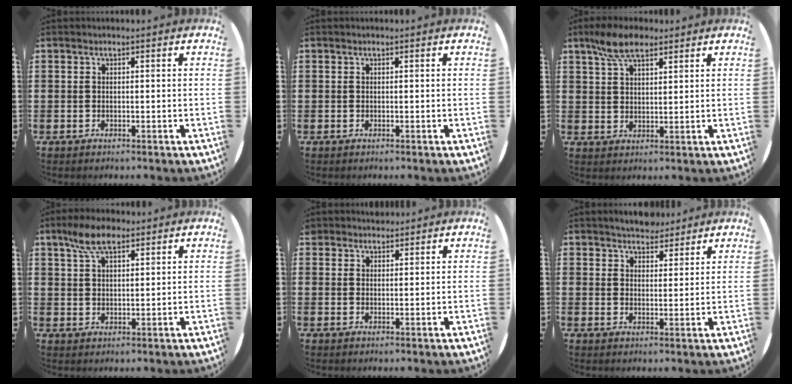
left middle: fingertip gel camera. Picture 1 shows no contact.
{"total": 0.0}
{"total": 6.4, "force": [4.7, 2.6, 3.6], "torque": [-0.074, 0.000, 0.085]}
{"total": 6.0, "force": [4.1, 2.5, 3.6], "torque": [-0.072, -0.002, 0.073]}
{"total": 2.1, "force": [2.0, 0.6, -0.3], "torque": [0.000, 0.001, 0.039]}
{"total": 3.9, "force": [3.7, 1.1, 0.3], "torque": [-0.007, -0.011, 0.069]}